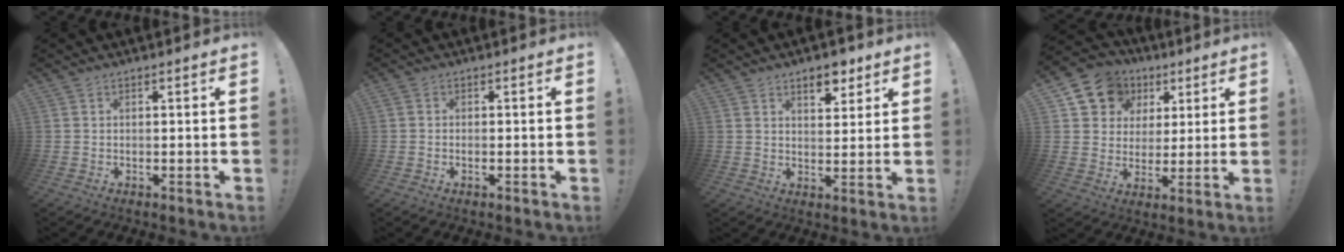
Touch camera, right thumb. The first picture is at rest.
{"total": 1.0, "force": [-0.7, 0.4, 0.6], "torque": [-0.012, 0.002, -0.012]}
{"total": 7.3, "force": [4.8, 3.8, 4.0], "torque": [-0.035, -0.025, 0.080]}
{"total": 12.1, "force": [5.5, 10.1, 3.8], "torque": [-0.062, -0.027, 0.112]}